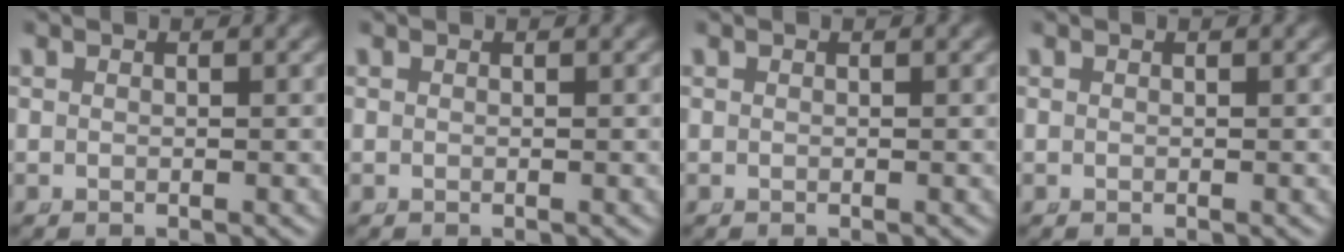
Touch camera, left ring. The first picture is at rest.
{"total": 0.0}
{"total": 0.0}
{"total": 0.0}